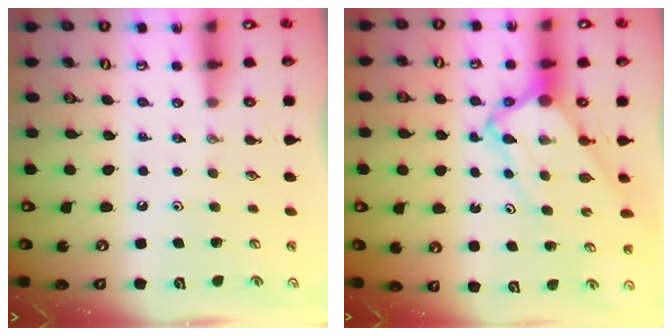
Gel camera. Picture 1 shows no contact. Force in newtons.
{"total": 7.1, "press": 7.1, "slide": 1.0}